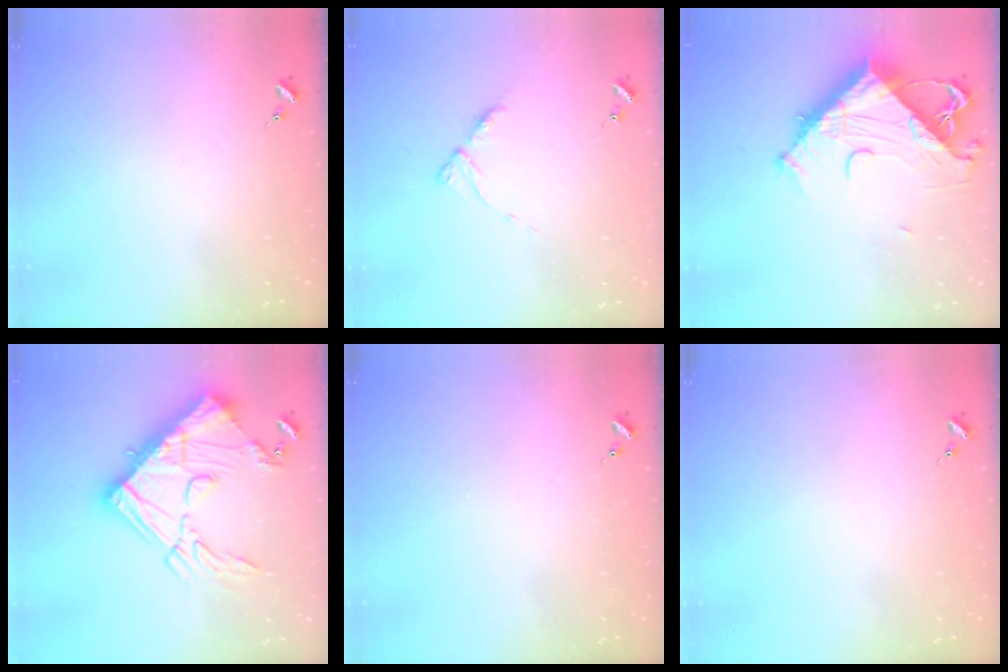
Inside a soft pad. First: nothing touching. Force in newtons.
{"total": 5.2, "press": 5.1, "slide": 0.6}
{"total": 13.1, "press": 13.0, "slide": 1.5}
{"total": 24.8, "press": 24.7, "slide": 2.3}
{"total": 0.0}
{"total": 0.0}